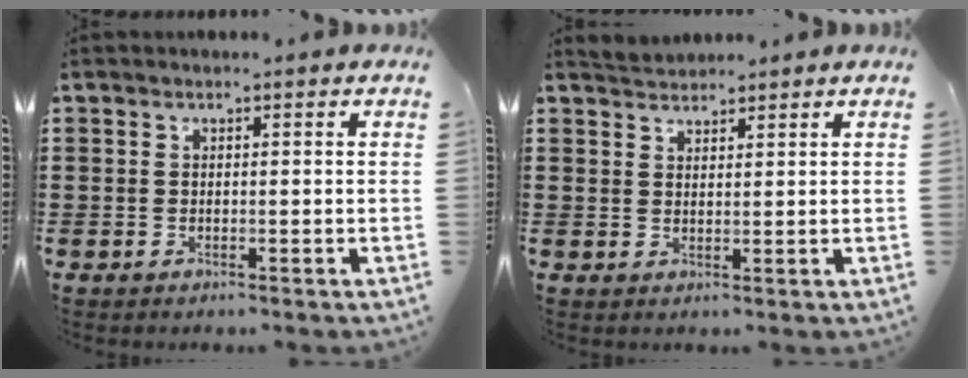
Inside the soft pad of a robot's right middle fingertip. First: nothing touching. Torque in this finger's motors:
{"motor_torque": [-0.02, -0.01, 0.03, -0.02]}